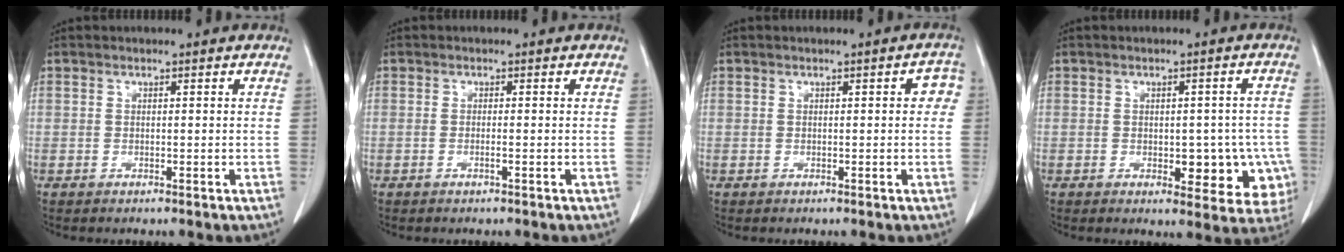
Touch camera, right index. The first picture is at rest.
{"total": 0.5, "force": [-0.2, -0.1, 0.5], "torque": [-0.010, 0.002, -0.003]}
{"total": 2.2, "force": [0.3, 0.9, 2.0], "torque": [-0.010, 0.009, -0.001]}
{"total": 8.6, "force": [-2.3, 4.7, 6.8], "torque": [-0.055, 0.013, -0.020]}